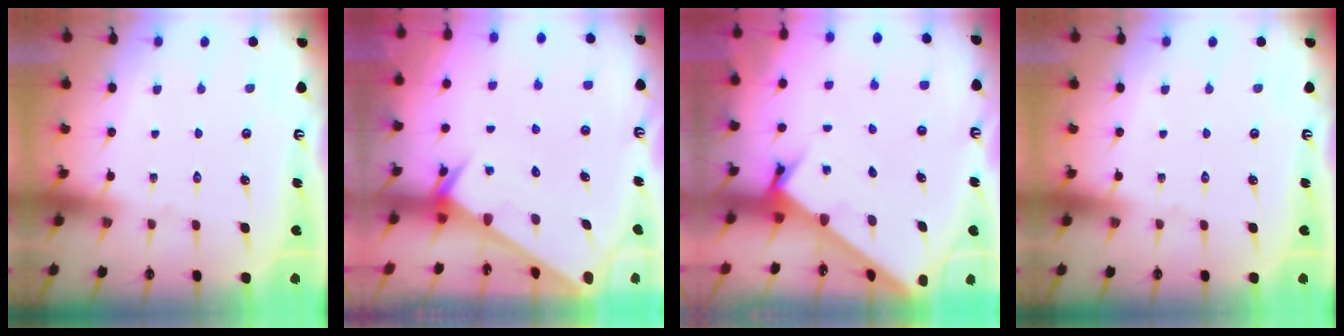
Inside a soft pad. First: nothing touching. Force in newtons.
{"total": 2.5, "press": 2.5, "slide": 0.0}
{"total": 2.6, "press": 2.6, "slide": 0.3}
{"total": 0.0}